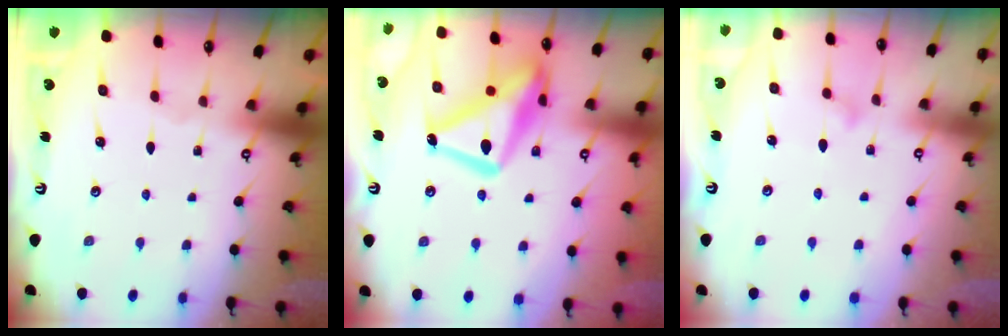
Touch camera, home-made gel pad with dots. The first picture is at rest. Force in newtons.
{"total": 16.6, "press": 16.5, "slide": 1.6}
{"total": 7.6, "press": 7.6, "slide": 0.5}